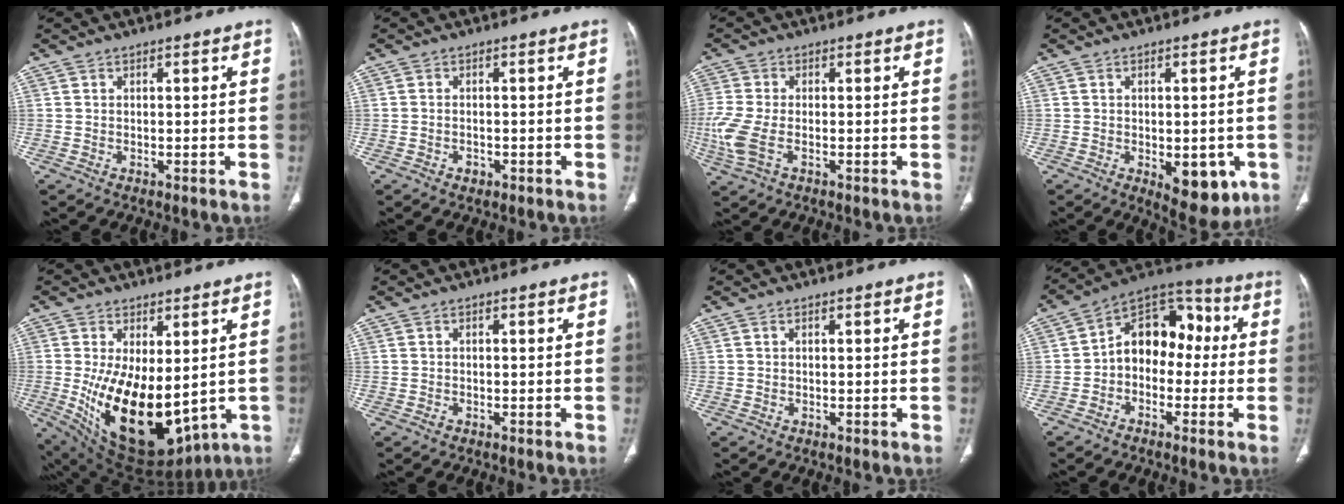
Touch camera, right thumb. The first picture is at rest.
{"total": 1.5, "force": [-0.8, 1.1, 0.7], "torque": [-0.008, 0.006, -0.009]}
{"total": 7.4, "force": [-2.0, 3.7, 6.1], "torque": [-0.172, -0.005, -0.039]}
{"total": 9.6, "force": [-3.0, 4.9, 7.7], "torque": [-0.072, -0.003, -0.025]}
{"total": 19.6, "force": [-1.2, 10.4, 16.6], "torque": [-0.271, -0.031, 0.020]}
{"total": 0.6, "force": [-0.4, 0.5, 0.3], "torque": [-0.003, 0.001, -0.007]}
{"total": 0.0}
{"total": 12.6, "force": [-0.5, 9.1, 8.8], "torque": [-0.093, 0.049, -0.030]}